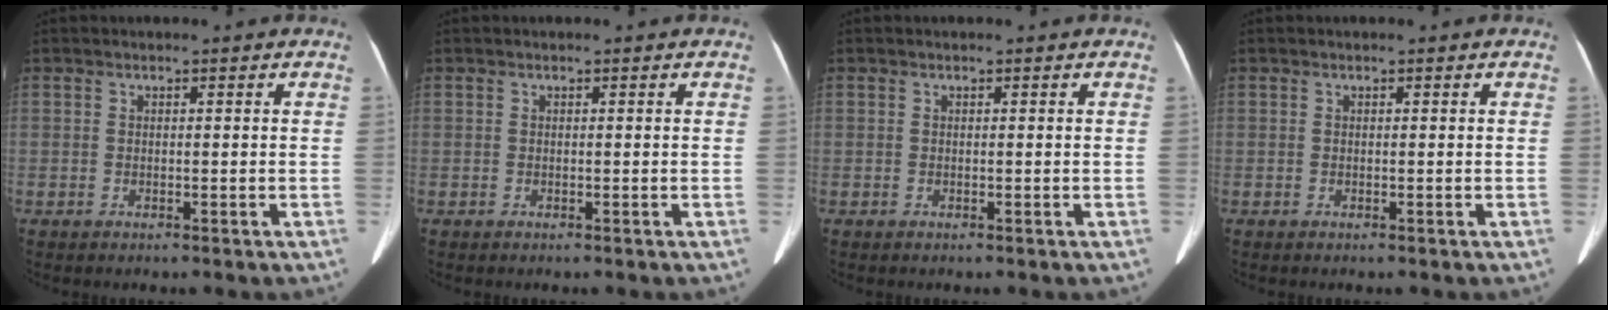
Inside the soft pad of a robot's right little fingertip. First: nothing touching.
{"total": 0.0}
{"total": 0.0}
{"total": 0.0}